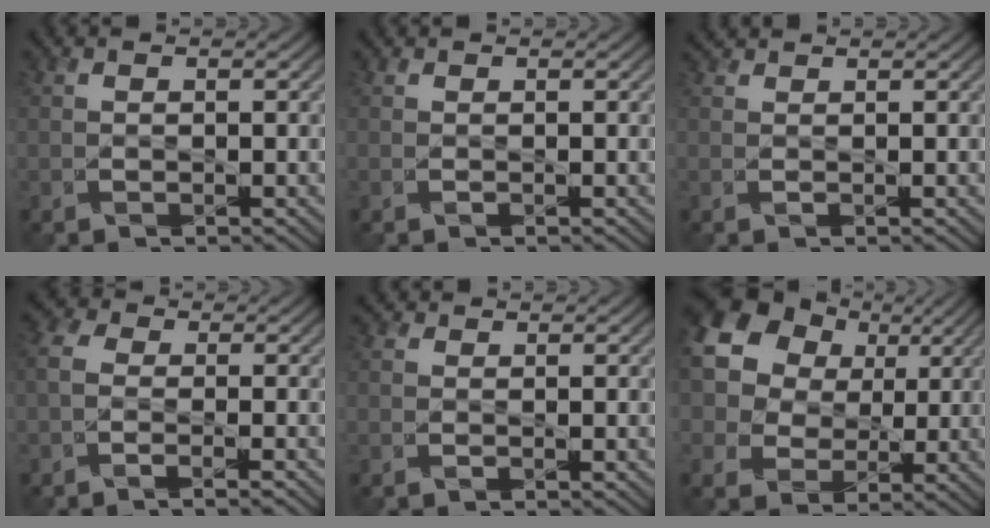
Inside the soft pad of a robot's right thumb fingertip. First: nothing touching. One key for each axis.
{"total": 0.0}
{"total": 1.1, "fx": 1.1, "fy": 0.1, "fz": 0.3, "tx": -0.013, "ty": 0.005, "tz": 0.024}
{"total": 3.8, "fx": -1.2, "fy": 1.9, "fz": 3.0, "tx": -0.075, "ty": -0.003, "tz": -0.028}
{"total": 0.9, "fx": 0.8, "fy": 0.3, "fz": 0.3, "tx": -0.012, "ty": 0.002, "tz": 0.013}
{"total": 16.7, "fx": 7.0, "fy": 13.0, "fz": 7.7, "tx": -0.233, "ty": 0.051, "tz": 0.136}